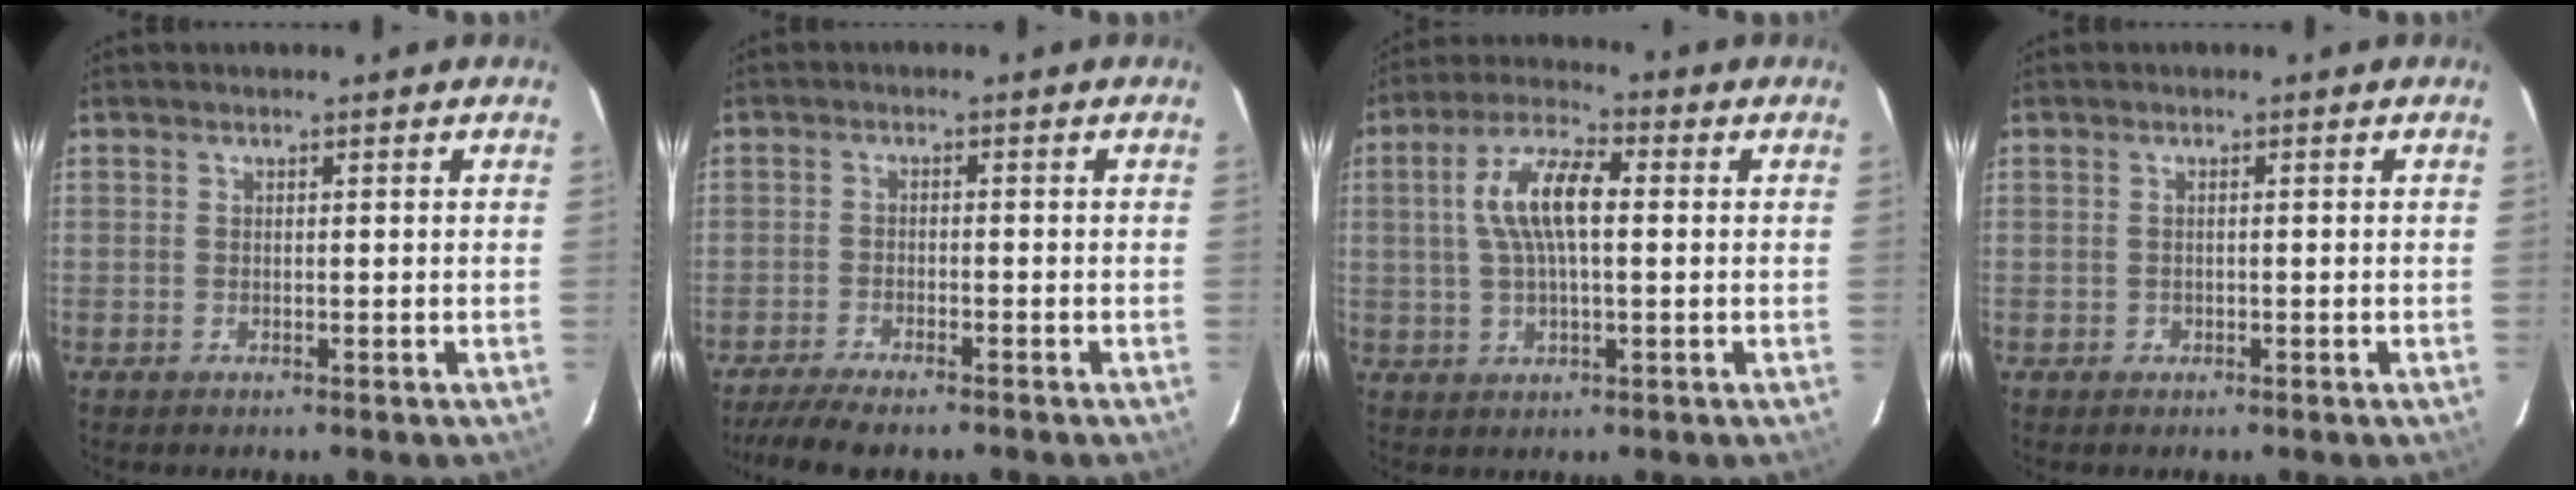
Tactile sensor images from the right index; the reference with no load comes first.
{"total": 7.3, "force": [-6.1, 1.3, 3.8], "torque": [-0.094, -0.021, -0.107]}
{"total": 9.8, "force": [1.2, 3.4, 9.1], "torque": [-0.177, 0.018, 0.023]}
{"total": 0.7, "force": [-0.4, 0.6, 0.1], "torque": [0.001, 0.002, -0.003]}